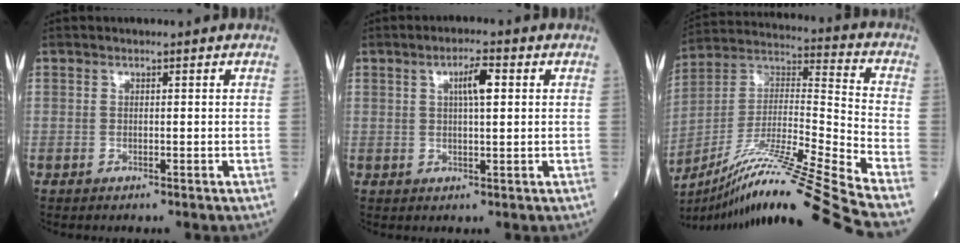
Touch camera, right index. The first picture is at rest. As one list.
[{"total": 4.1, "force": [1.3, 0.6, 3.8], "torque": [-0.067, 0.006, 0.021]}, {"total": 25.1, "force": [-19.9, -2.5, 15.0], "torque": [-0.248, -0.023, -0.352]}]